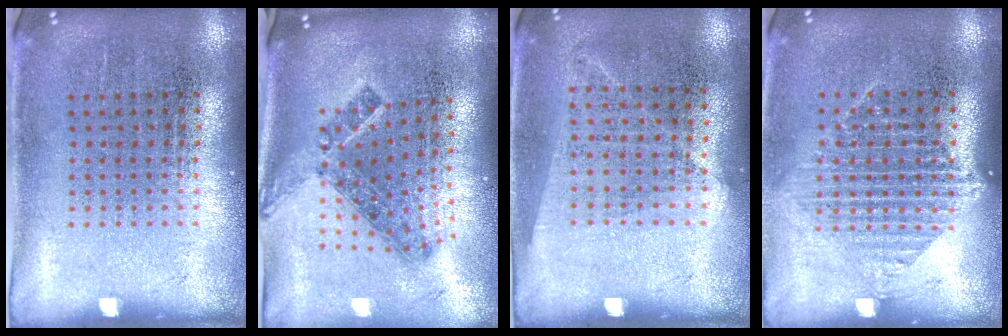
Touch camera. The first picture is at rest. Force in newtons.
{"total": 1.4, "press": 1.0, "slide": 0.9}
{"total": 1.1, "press": 1.0, "slide": 0.5}
{"total": 1.4, "press": 1.2, "slide": 0.7}